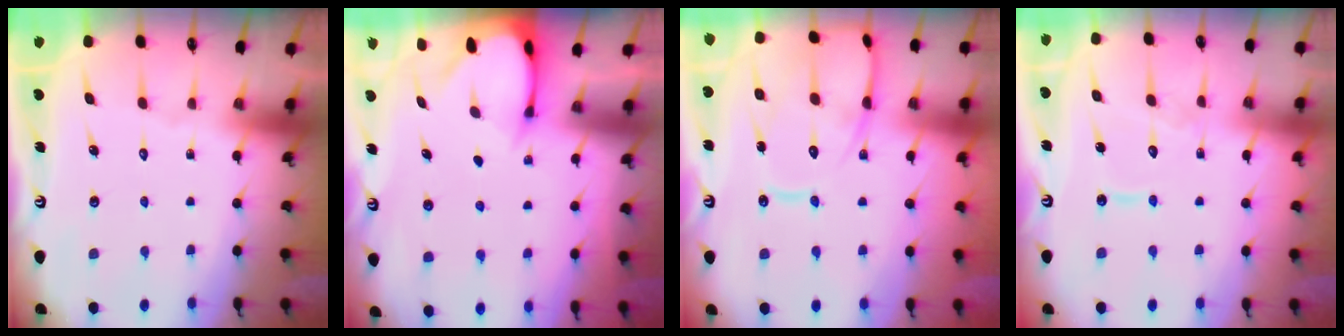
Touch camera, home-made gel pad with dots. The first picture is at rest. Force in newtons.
{"total": 2.6, "press": 2.5, "slide": 0.4}
{"total": 12.4, "press": 12.4, "slide": 0.7}
{"total": 6.7, "press": 6.7, "slide": 0.5}